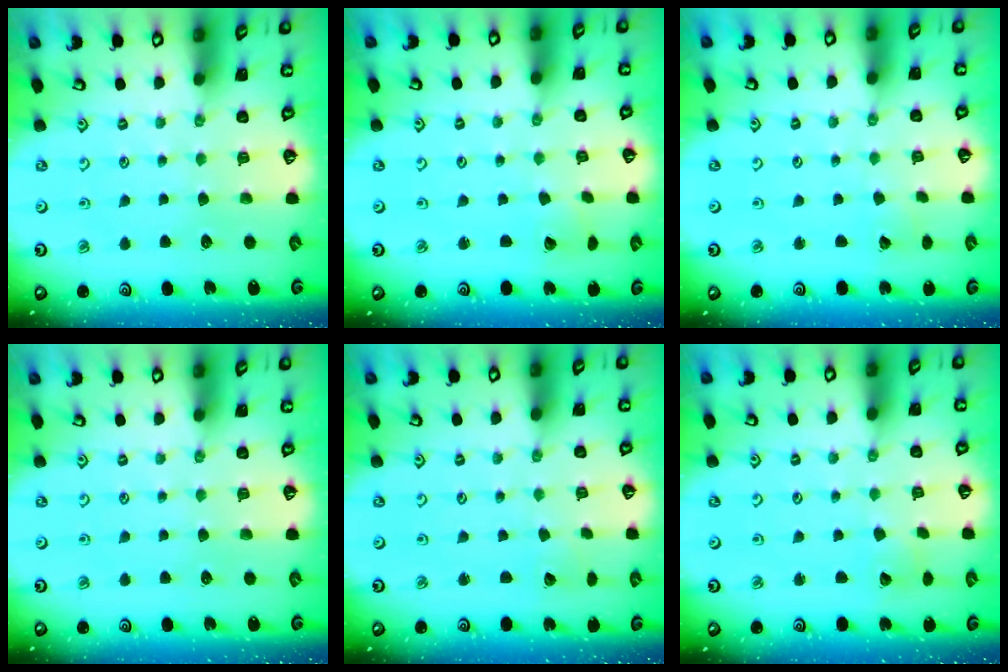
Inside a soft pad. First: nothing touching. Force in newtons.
{"total": 2.3, "press": 2.3, "slide": 0.0}
{"total": 2.6, "press": 2.6, "slide": 0.3}
{"total": 0.0}
{"total": 1.8, "press": 1.8, "slide": 0.0}
{"total": 3.6, "press": 3.5, "slide": 0.5}